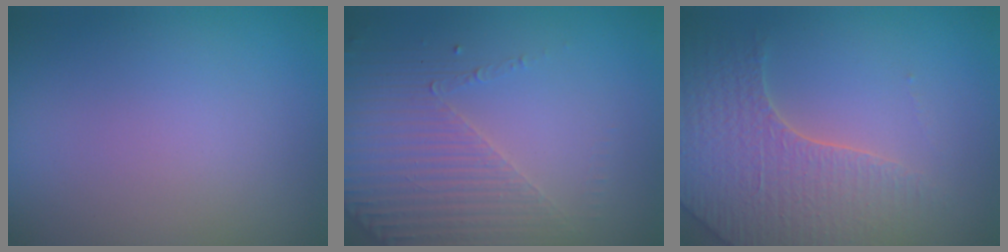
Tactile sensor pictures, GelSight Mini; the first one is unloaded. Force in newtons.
{"total": 4.4, "press": 3.3, "slide": 2.9}
{"total": 4.3, "press": 4.2, "slide": 0.8}